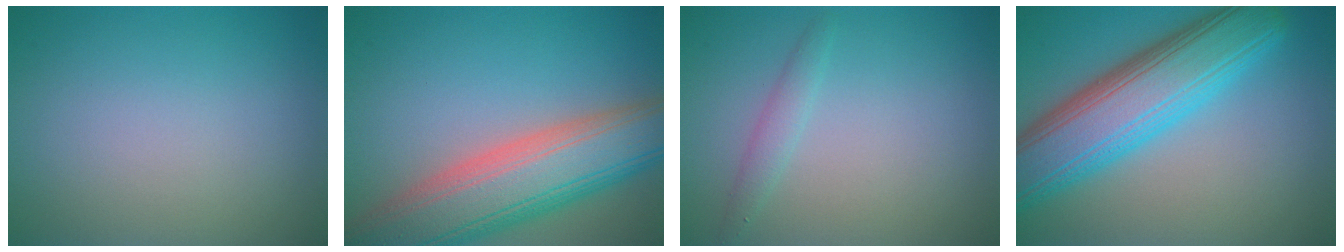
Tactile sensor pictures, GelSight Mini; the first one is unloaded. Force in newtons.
{"total": 10.8, "press": 10.7, "slide": 0.6}
{"total": 1.4, "press": 1.4, "slide": 0.1}
{"total": 9.9, "press": 9.9, "slide": 0.2}